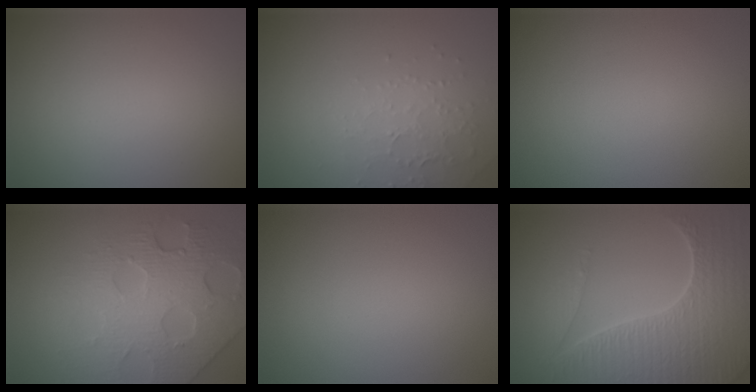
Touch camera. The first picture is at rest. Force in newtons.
{"total": 2.2, "press": 2.1, "slide": 0.6}
{"total": 0.0}
{"total": 6.3, "press": 5.1, "slide": 3.8}
{"total": 0.0}
{"total": 7.5, "press": 5.6, "slide": 5.0}